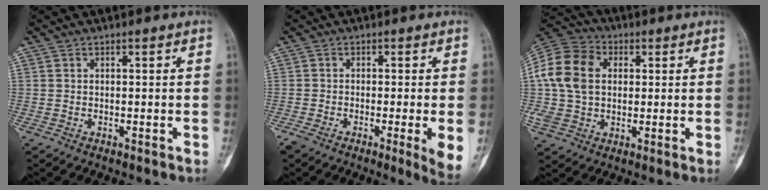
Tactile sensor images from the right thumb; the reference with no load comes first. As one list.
[{"total": 6.2, "force": [-2.0, 0.4, 5.9], "torque": [-0.100, -0.013, -0.034]}, {"total": 14.9, "force": [2.3, 11.1, 9.6], "torque": [-0.179, 0.020, 0.039]}]